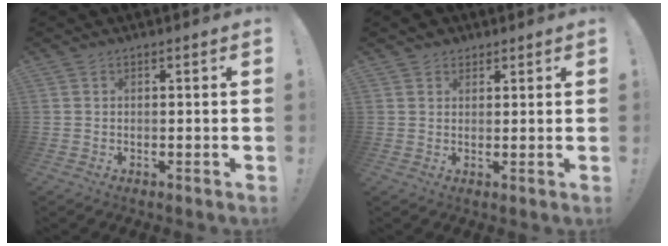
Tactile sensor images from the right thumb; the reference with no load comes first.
{"total": 2.8, "force": [1.7, 2.2, 0.1], "torque": [0.001, -0.004, 0.032]}